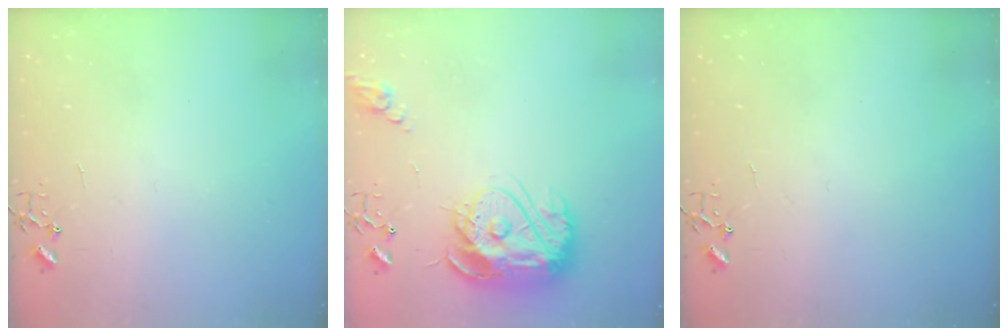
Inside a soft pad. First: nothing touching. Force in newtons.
{"total": 17.3, "press": 17.2, "slide": 1.8}
{"total": 0.0}